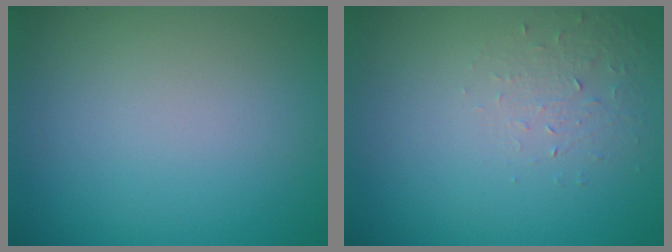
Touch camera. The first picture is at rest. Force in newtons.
{"total": 1.3, "press": 0.6, "slide": 1.2}